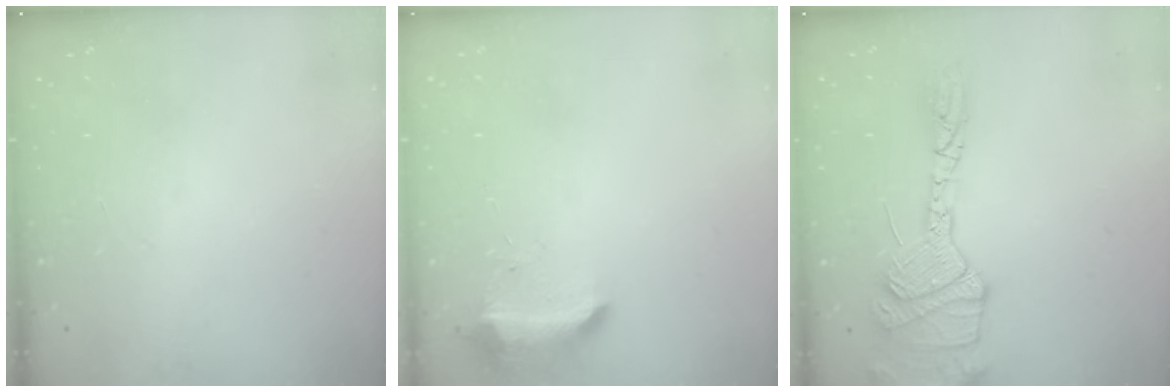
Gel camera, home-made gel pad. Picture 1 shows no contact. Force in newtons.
{"total": 8.3, "press": 8.3, "slide": 0.2}
{"total": 17.9, "press": 17.7, "slide": 2.5}